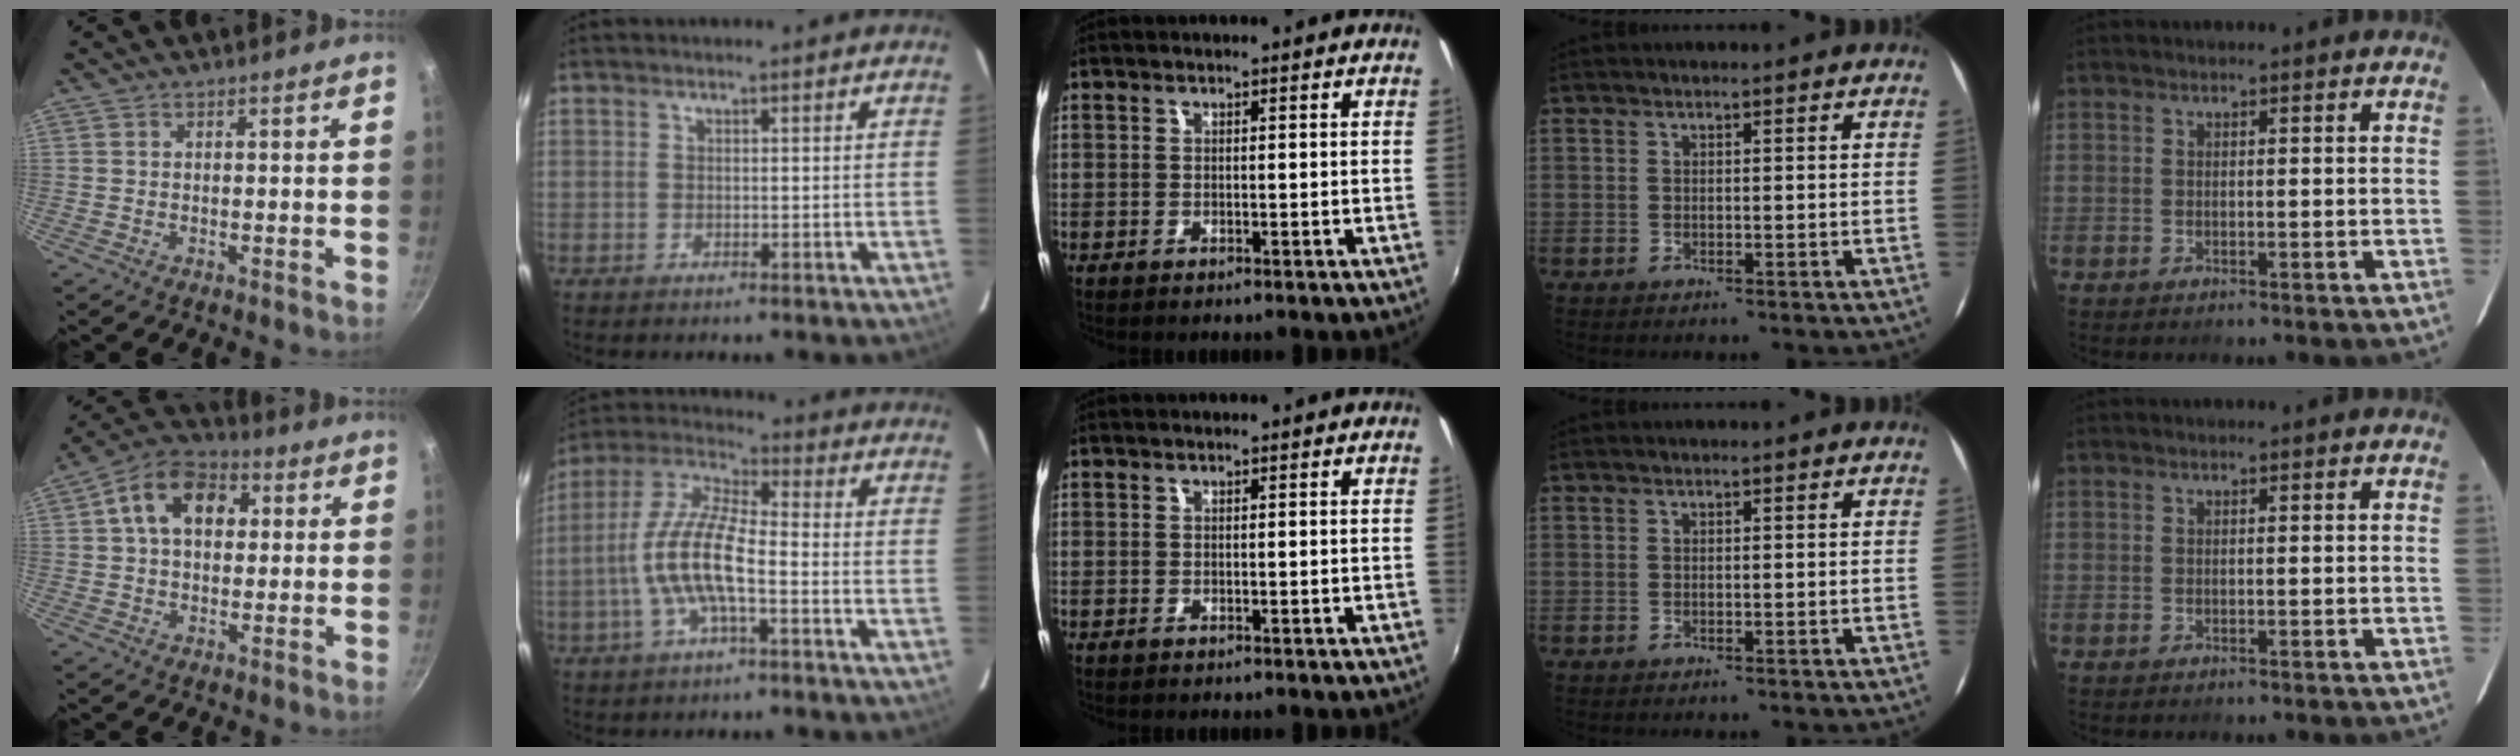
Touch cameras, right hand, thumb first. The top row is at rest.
{"thumb": {"total": 12.8, "force": [2.9, 8.9, 8.7], "torque": [-0.116, 0.020, 0.030]}, "index": {"total": 11.8, "force": [-3.3, 3.0, 10.9], "torque": [-0.228, 0.004, -0.066]}}